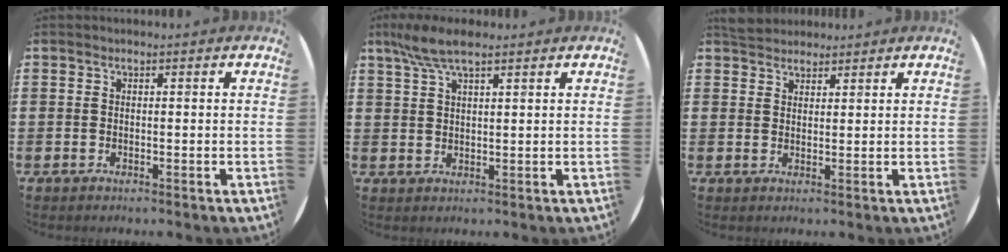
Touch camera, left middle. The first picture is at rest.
{"total": 5.4, "force": [3.9, 1.2, 3.4], "torque": [-0.076, 0.003, 0.070]}
{"total": 2.9, "force": [2.7, 0.9, 0.1], "torque": [-0.008, 0.002, 0.054]}